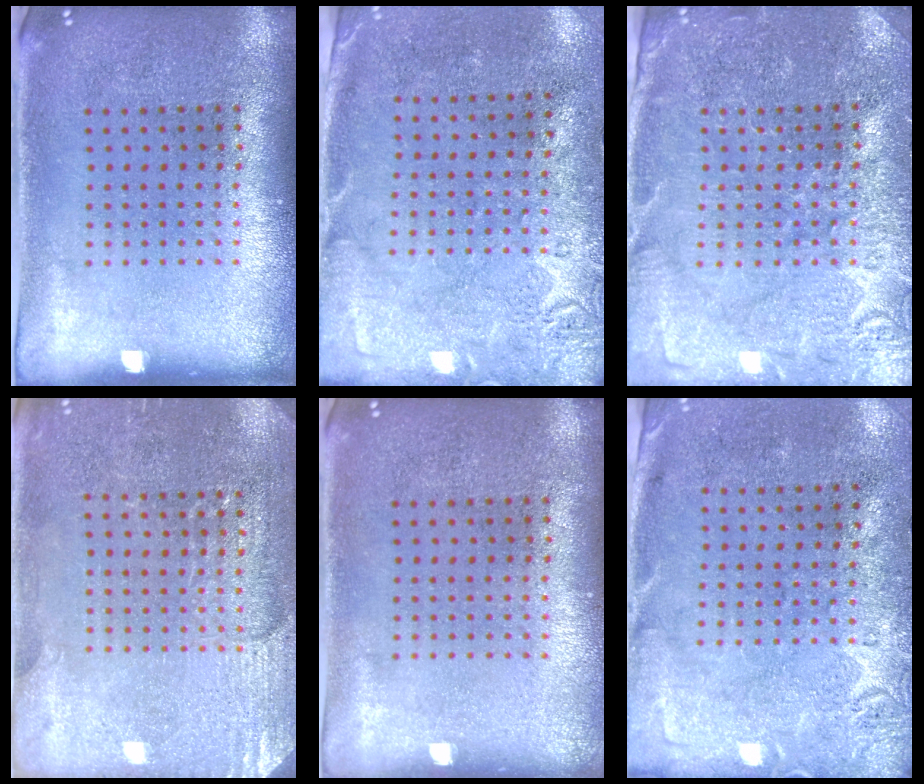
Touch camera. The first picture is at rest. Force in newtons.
{"total": 2.8, "press": 2.2, "slide": 1.7}
{"total": 3.5, "press": 3.5, "slide": 0.7}
{"total": 2.9, "press": 2.8, "slide": 0.6}
{"total": 0.0}
{"total": 2.8, "press": 2.2, "slide": 1.8}